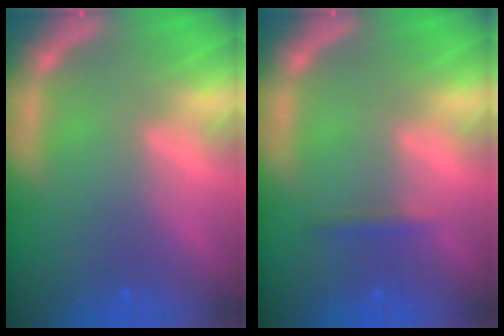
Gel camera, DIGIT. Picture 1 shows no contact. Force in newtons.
{"total": 0.9}